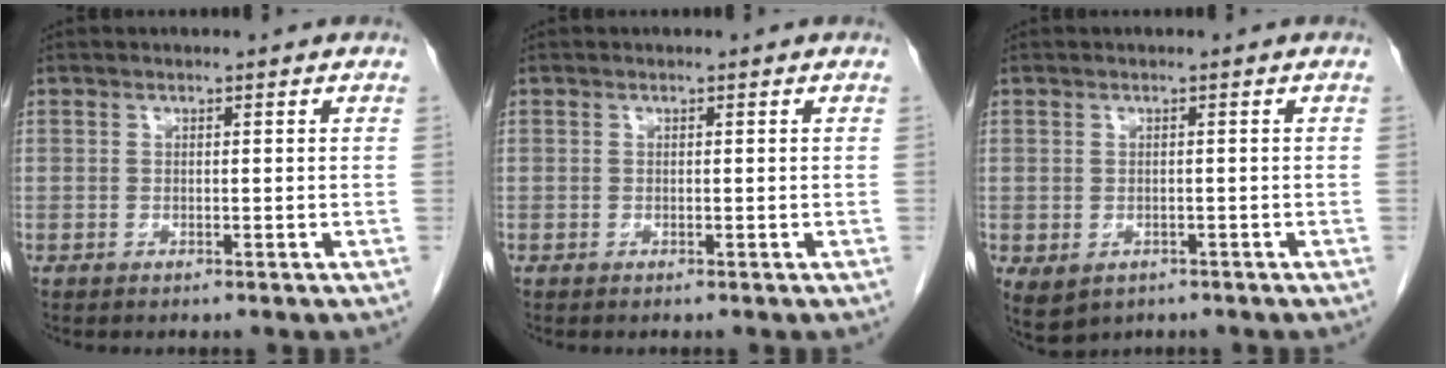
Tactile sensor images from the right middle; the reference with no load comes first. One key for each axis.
{"total": 0.0}
{"total": 4.3, "fx": -2.2, "fy": 3.0, "fz": 2.0, "tx": -0.033, "ty": -0.005, "tz": -0.024}